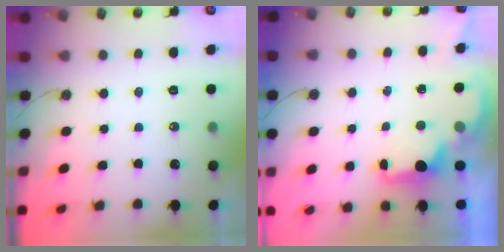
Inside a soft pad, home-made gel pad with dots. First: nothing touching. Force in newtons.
{"total": 1.9, "press": 1.7, "slide": 0.8}